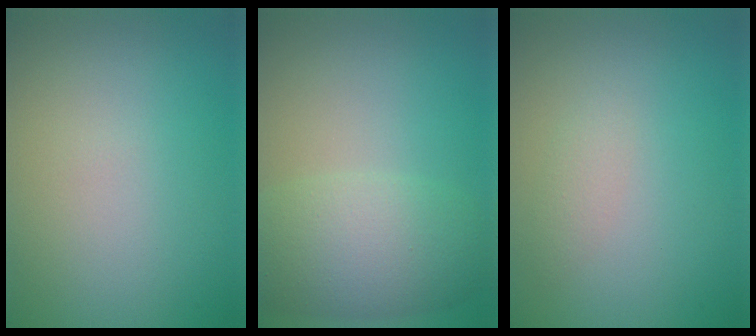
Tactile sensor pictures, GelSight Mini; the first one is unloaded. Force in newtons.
{"total": 5.6, "press": 5.5, "slide": 0.4}
{"total": 1.1, "press": 1.1, "slide": 0.0}